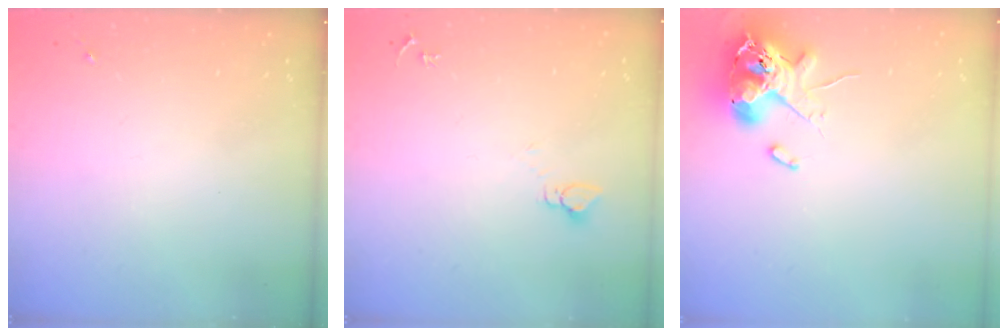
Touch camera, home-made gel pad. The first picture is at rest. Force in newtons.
{"total": 2.7, "press": 2.7, "slide": 0.2}
{"total": 12.5, "press": 12.3, "slide": 2.0}